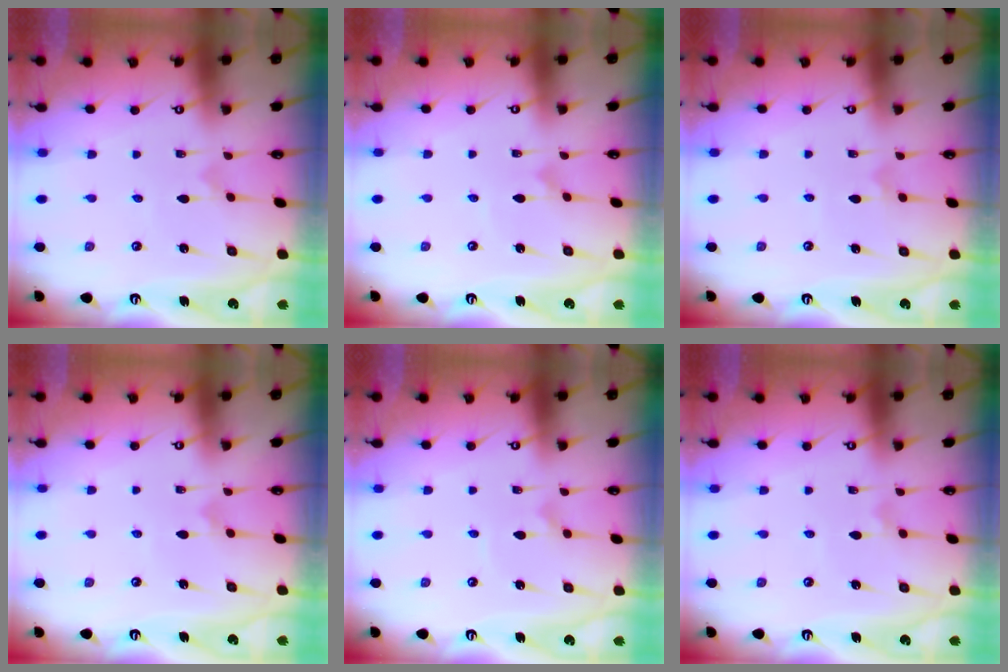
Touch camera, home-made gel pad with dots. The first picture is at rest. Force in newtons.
{"total": 1.0, "press": 1.0, "slide": 0.0}
{"total": 2.8, "press": 2.8, "slide": 0.4}
{"total": 1.9, "press": 1.9, "slide": 0.1}
{"total": 1.6, "press": 1.6, "slide": 0.1}
{"total": 2.1, "press": 2.0, "slide": 0.4}